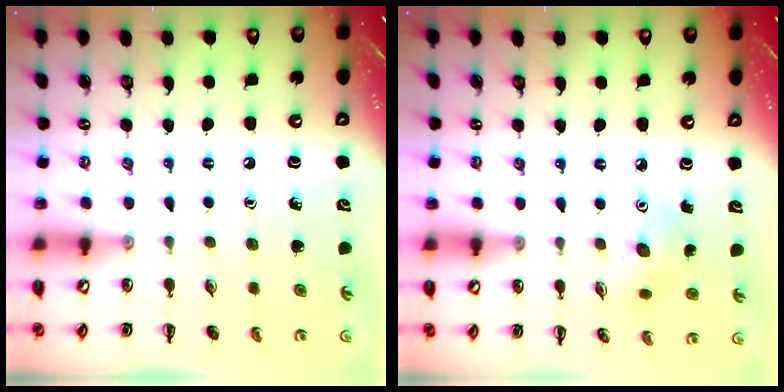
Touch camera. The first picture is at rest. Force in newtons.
{"total": 3.3, "press": 3.2, "slide": 0.9}